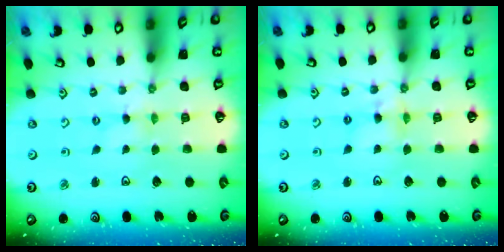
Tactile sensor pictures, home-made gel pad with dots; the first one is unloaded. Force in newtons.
{"total": 5.0, "press": 5.0, "slide": 0.4}